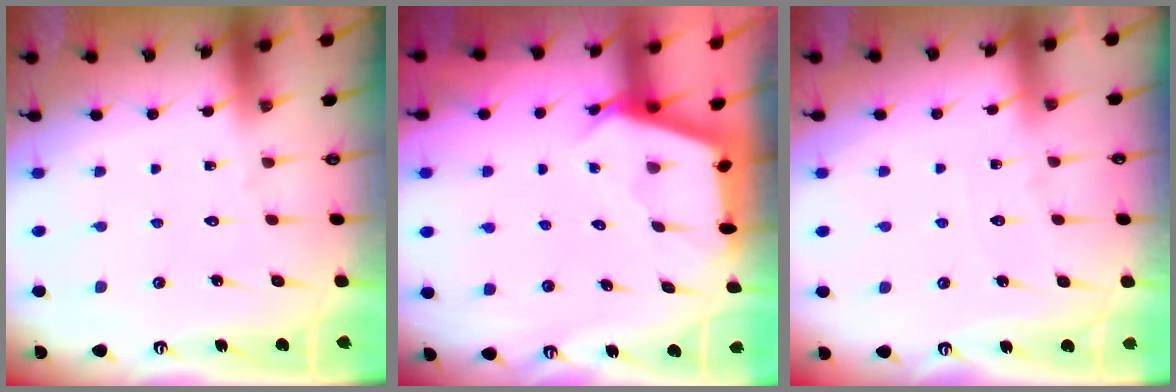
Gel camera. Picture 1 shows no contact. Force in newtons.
{"total": 2.9, "press": 2.8, "slide": 0.3}
{"total": 2.7, "press": 2.7, "slide": 0.4}